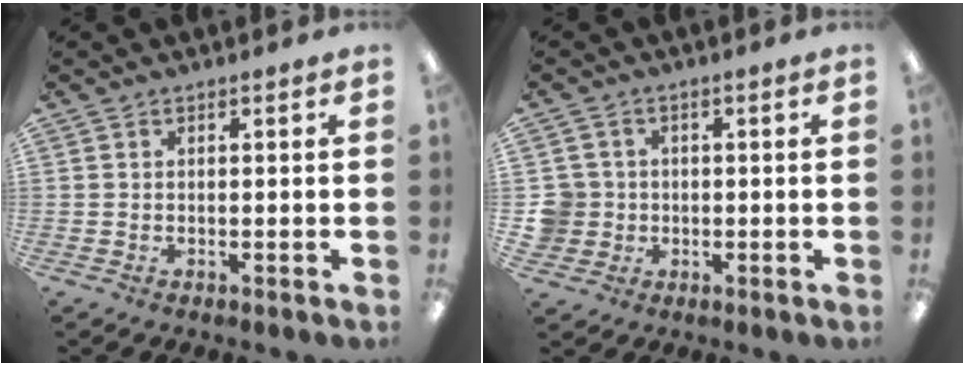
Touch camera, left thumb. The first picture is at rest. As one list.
[{"total": 5.4, "force": [-0.3, 5.4, 0.6], "torque": [-0.027, 0.009, -0.006]}]